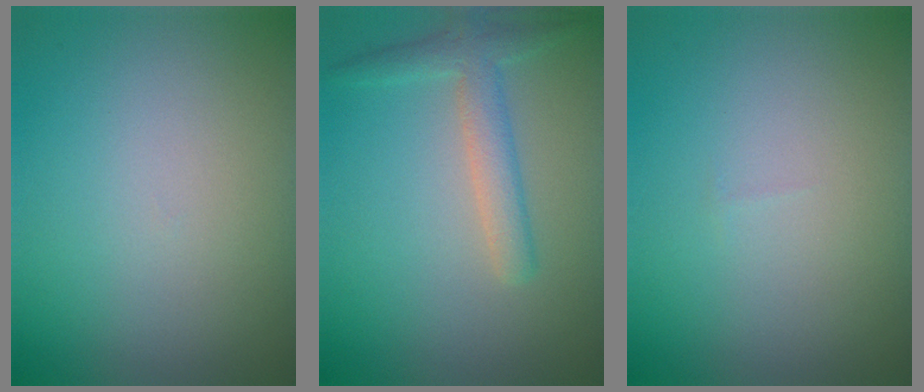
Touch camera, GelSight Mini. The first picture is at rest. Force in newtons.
{"total": 2.8, "press": 2.8, "slide": 0.1}
{"total": 0.0}